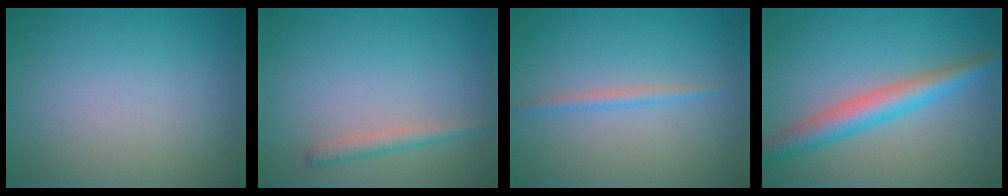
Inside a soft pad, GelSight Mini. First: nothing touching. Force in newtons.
{"total": 1.5, "press": 1.5, "slide": 0.1}
{"total": 1.2, "press": 1.2, "slide": 0.1}
{"total": 4.5, "press": 4.5, "slide": 0.1}